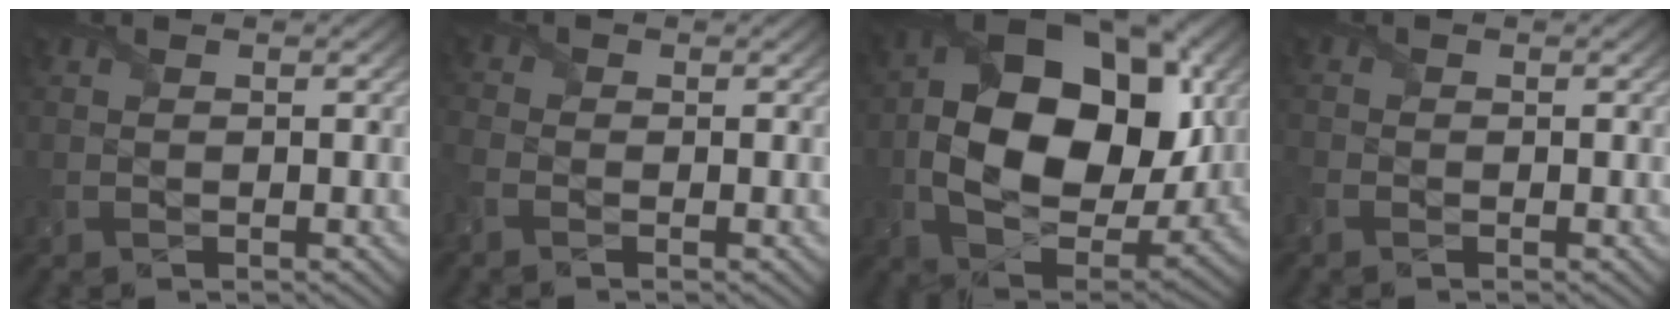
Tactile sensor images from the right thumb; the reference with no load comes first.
{"total": 1.9, "force": [-1.3, 1.2, 0.9], "torque": [-0.034, -0.003, -0.037]}
{"total": 17.2, "force": [1.1, 11.3, 12.9], "torque": [-0.235, -0.011, 0.029]}
{"total": 1.1, "force": [-0.9, 0.6, 0.1], "torque": [-0.012, -0.003, -0.025]}